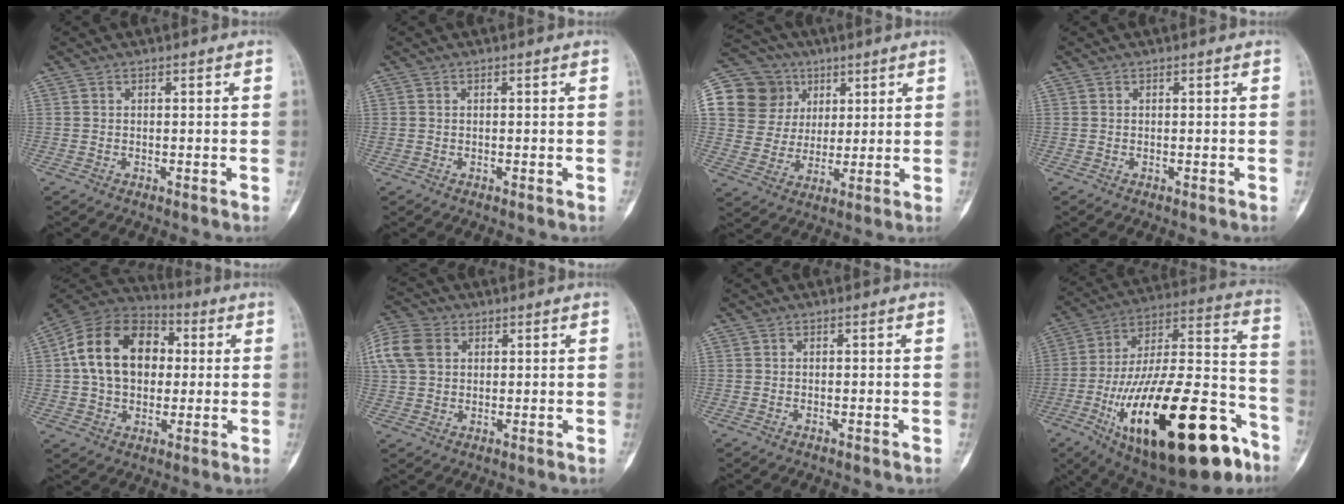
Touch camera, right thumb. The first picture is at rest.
{"total": 0.6, "force": [0.1, 0.6, -0.3], "torque": [0.000, -0.001, 0.000]}
{"total": 16.8, "force": [5.8, 15.1, 4.7], "torque": [-0.065, 0.018, 0.118]}
{"total": 0.0}
{"total": 18.1, "force": [2.5, 12.8, 12.6], "torque": [-0.192, 0.025, 0.035]}
{"total": 12.1, "force": [3.7, 9.1, 6.9], "torque": [-0.163, 0.019, 0.069]}
{"total": 0.0}
{"total": 36.0, "force": [-16.6, 13.5, 28.9], "torque": [-0.446, 0.064, -0.258]}